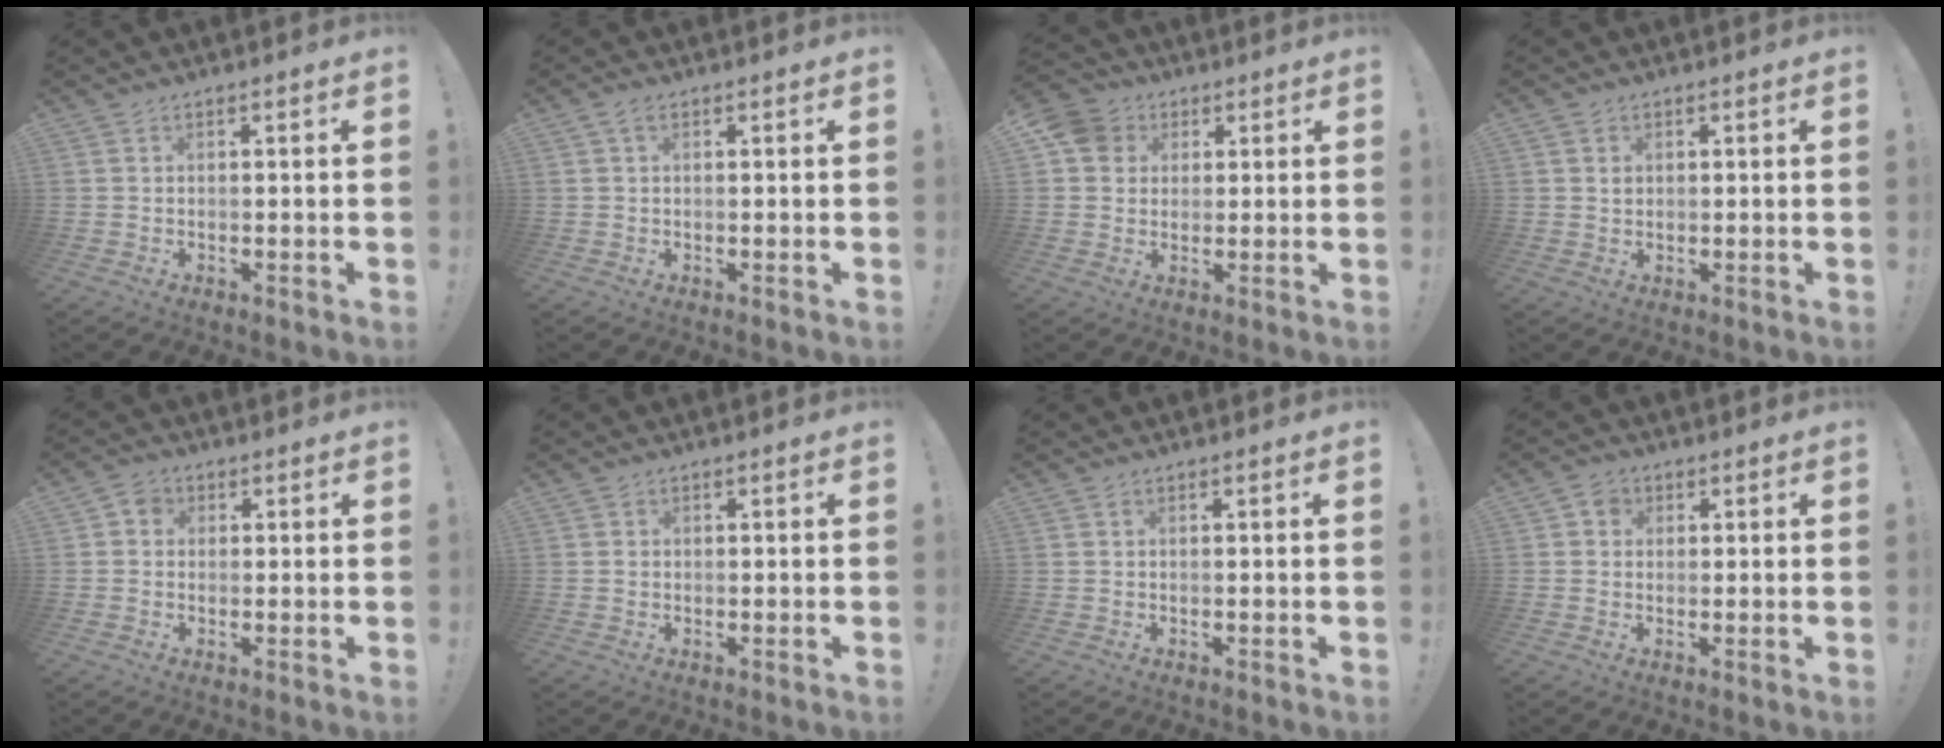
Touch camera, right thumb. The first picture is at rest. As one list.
[{"total": 2.2, "force": [1.0, 1.2, 1.5], "torque": [-0.025, 0.002, 0.017]}, {"total": 7.6, "force": [2.6, 6.7, 2.6], "torque": [-0.041, -0.004, 0.054]}, {"total": 1.4, "force": [0.5, 1.3, 0.3], "torque": [0.001, -0.001, 0.007]}, {"total": 2.9, "force": [0.1, 2.6, 1.2], "torque": [-0.021, 0.005, 0.002]}, {"total": 0.7, "force": [0.0, 0.7, -0.1], "torque": [0.003, 0.004, -0.002]}, {"total": 0.0}, {"total": 3.0, "force": [0.8, 2.7, 1.1], "torque": [-0.013, 0.001, 0.014]}]